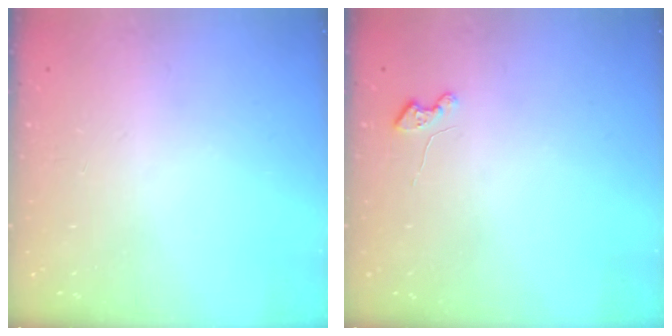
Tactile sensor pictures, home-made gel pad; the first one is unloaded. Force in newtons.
{"total": 2.7, "press": 2.7, "slide": 0.4}